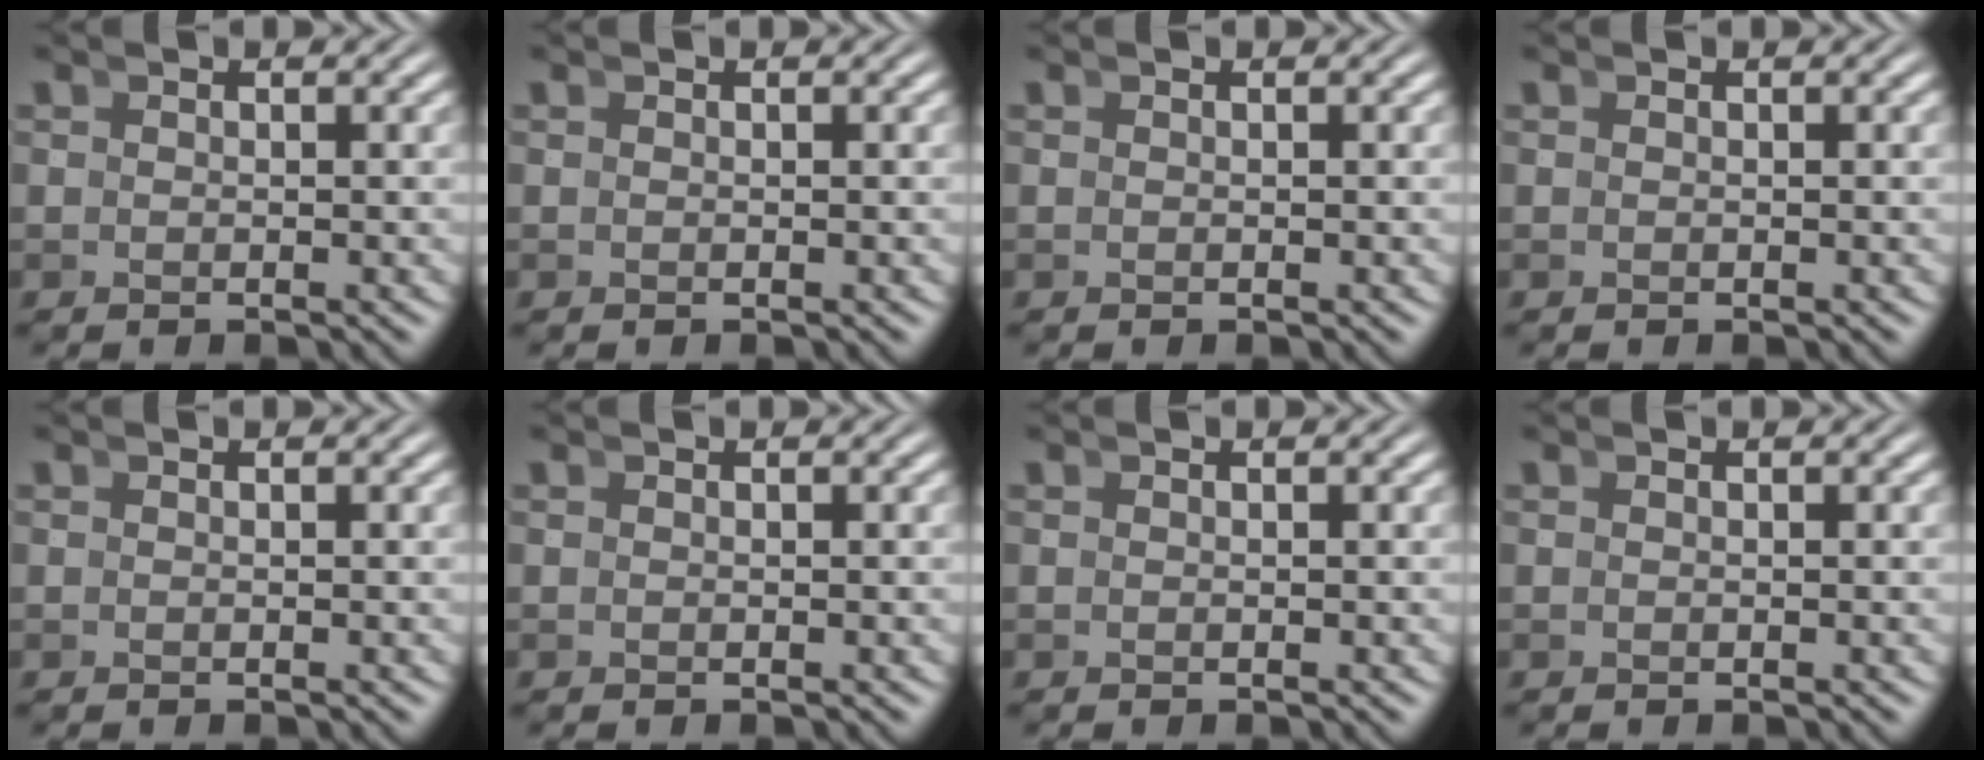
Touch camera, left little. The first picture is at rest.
{"total": 0.0}
{"total": 0.0}
{"total": 0.0}
{"total": 0.0}
{"total": 0.0}
{"total": 0.0}
{"total": 0.0}